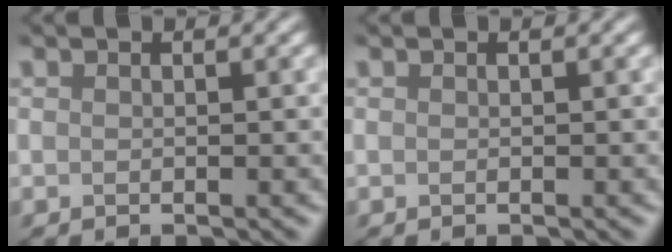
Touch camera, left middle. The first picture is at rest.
{"total": 0.0}